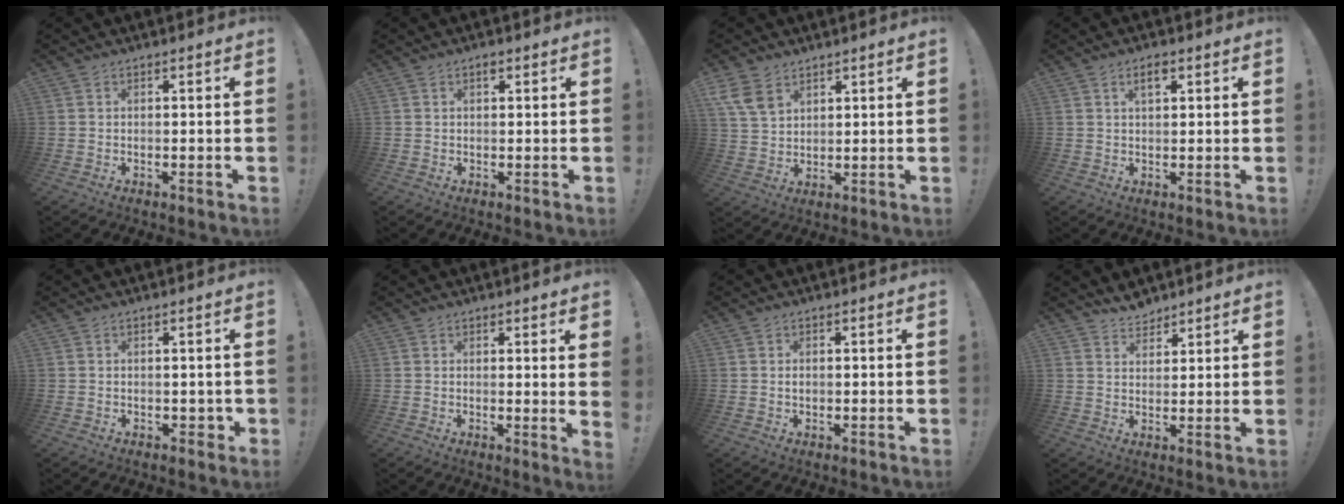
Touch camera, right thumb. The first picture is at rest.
{"total": 1.4, "force": [0.8, 0.8, 0.8], "torque": [-0.009, 0.000, 0.013]}
{"total": 8.6, "force": [5.1, 5.4, 4.3], "torque": [-0.088, -0.017, 0.103]}
{"total": 3.2, "force": [1.5, 1.4, 2.4], "torque": [-0.029, -0.004, 0.021]}
{"total": 1.6, "force": [0.0, 1.4, 0.9], "torque": [-0.012, 0.006, 0.000]}
{"total": 3.0, "force": [1.0, -0.5, 2.7], "torque": [-0.036, -0.015, 0.015]}
{"total": 0.7, "force": [-0.2, 0.3, 0.6], "torque": [-0.010, 0.004, -0.005]}
{"total": 4.8, "force": [4.5, 1.7, 0.4], "torque": [-0.006, -0.031, 0.083]}